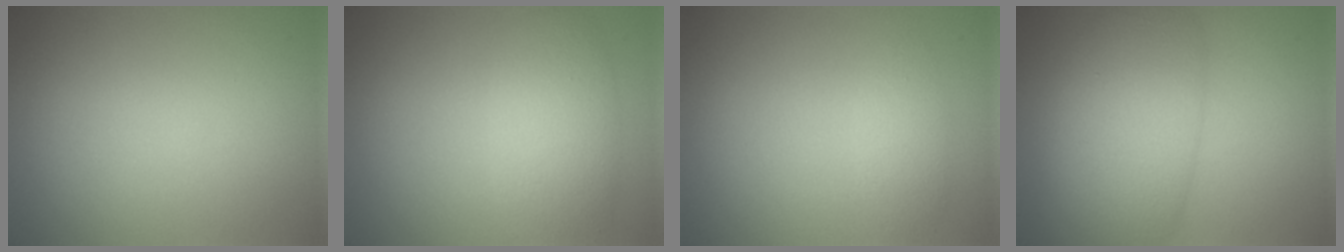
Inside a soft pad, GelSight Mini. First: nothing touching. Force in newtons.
{"total": 4.6, "press": 4.6, "slide": 0.3}
{"total": 1.6, "press": 1.6, "slide": 0.1}
{"total": 7.9, "press": 7.9, "slide": 0.3}